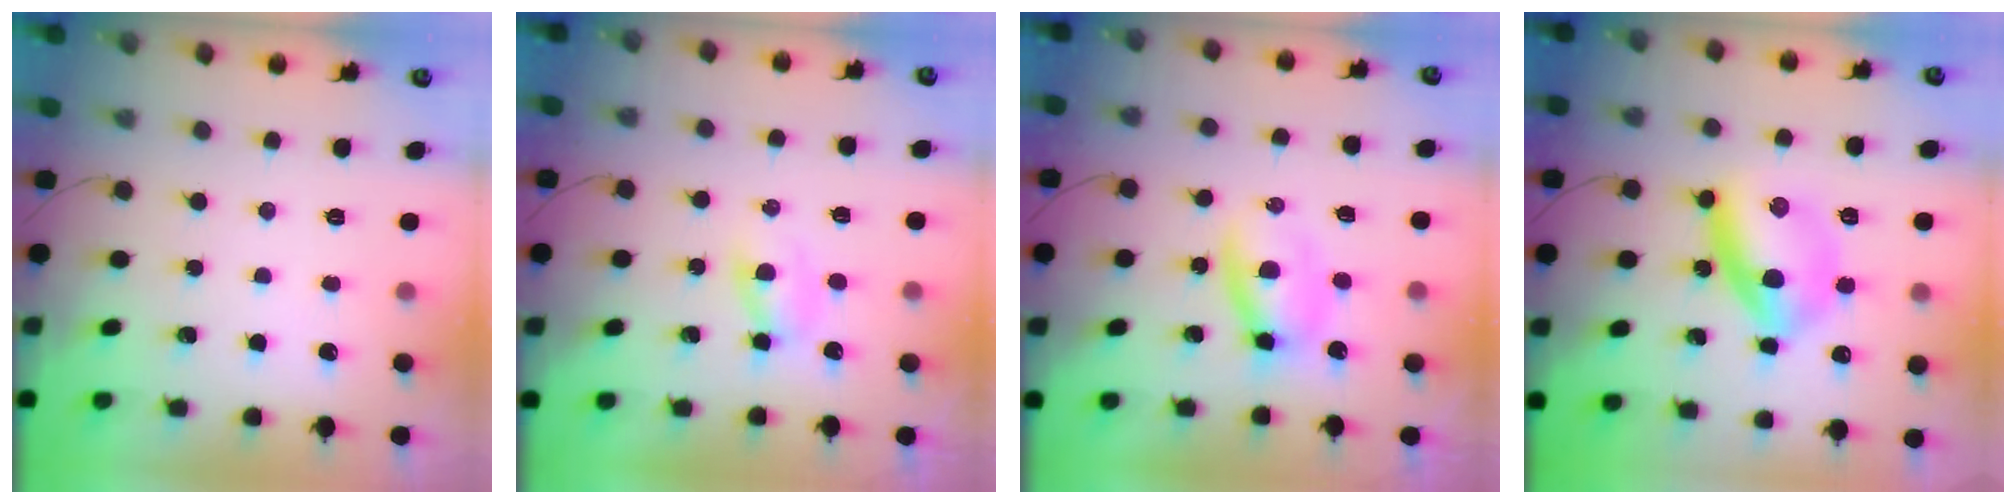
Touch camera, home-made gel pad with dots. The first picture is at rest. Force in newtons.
{"total": 2.0, "press": 1.8, "slide": 0.9}
{"total": 4.3, "press": 4.2, "slide": 0.8}
{"total": 11.3, "press": 11.3, "slide": 0.4}